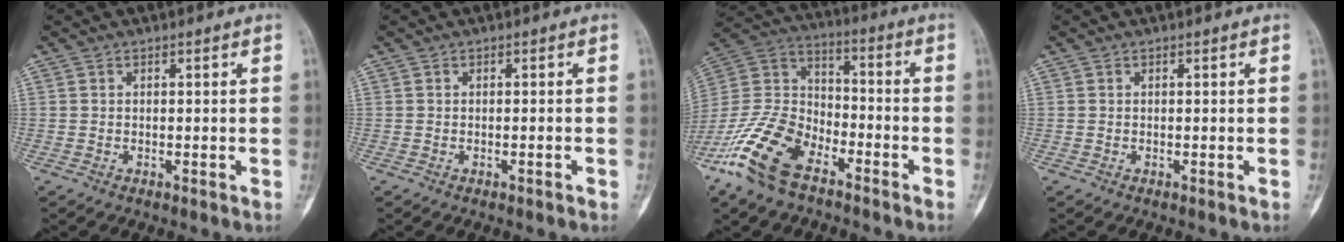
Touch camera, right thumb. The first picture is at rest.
{"total": 0.5, "force": [-0.4, 0.1, 0.4], "torque": [-0.013, 0.004, -0.002]}
{"total": 17.3, "force": [-10.7, 9.0, 10.2], "torque": [-0.208, 0.055, -0.211]}
{"total": 0.0}